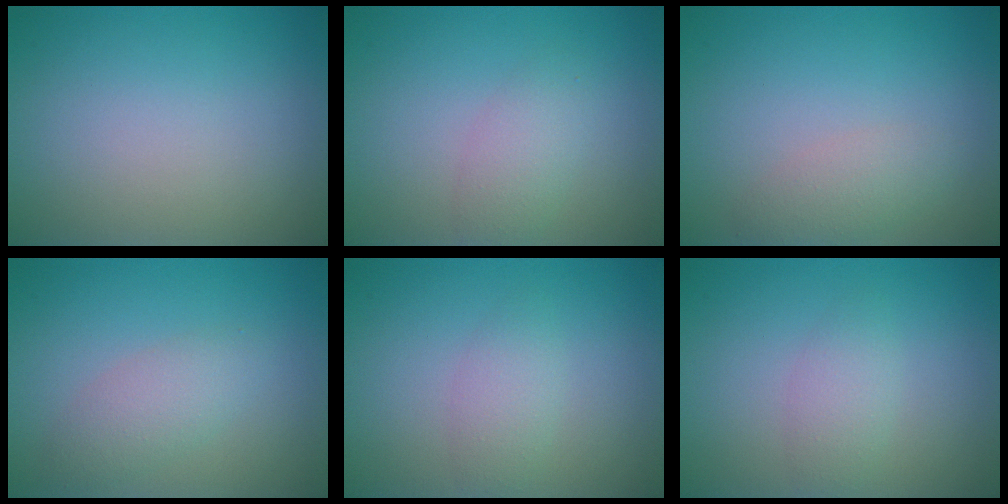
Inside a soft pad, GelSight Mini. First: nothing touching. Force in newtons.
{"total": 2.3, "press": 2.3, "slide": 0.1}
{"total": 2.0, "press": 2.0, "slide": 0.0}
{"total": 2.4, "press": 2.4, "slide": 0.2}
{"total": 1.8, "press": 1.8, "slide": 0.1}
{"total": 1.8, "press": 1.8, "slide": 0.1}